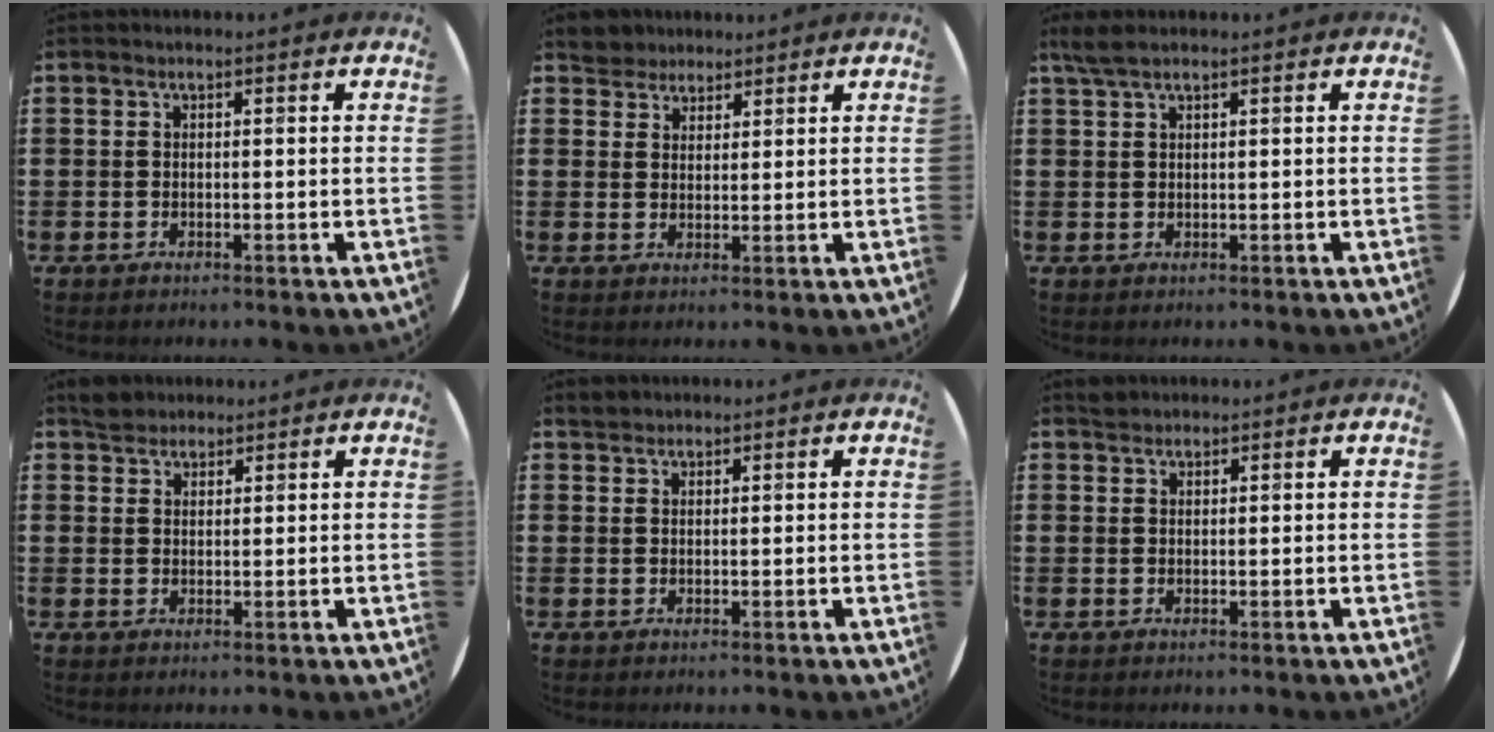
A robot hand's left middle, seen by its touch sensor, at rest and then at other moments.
{"total": 3.7, "force": [3.4, 1.4, -0.3], "torque": [-0.006, -0.001, 0.066]}
{"total": 2.1, "force": [1.5, 0.3, 1.3], "torque": [-0.029, 0.005, 0.028]}
{"total": 2.7, "force": [2.4, 1.1, 0.1], "torque": [0.000, 0.005, 0.047]}
{"total": 1.5, "force": [1.5, 0.5, -0.1], "torque": [0.007, 0.001, 0.028]}
{"total": 1.2, "force": [1.2, 0.4, 0.0], "torque": [0.006, 0.000, 0.022]}